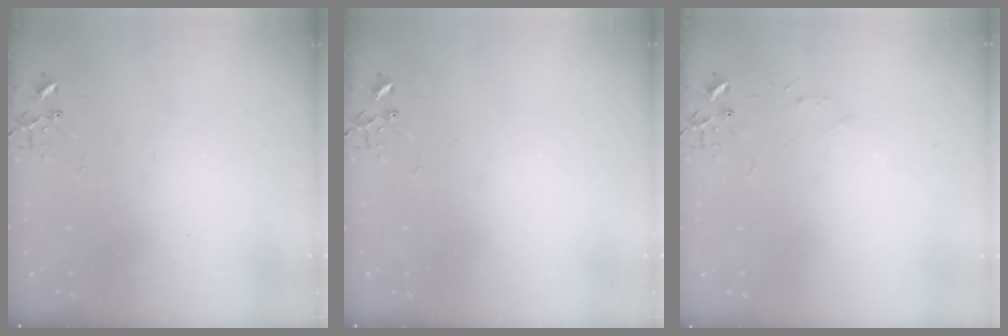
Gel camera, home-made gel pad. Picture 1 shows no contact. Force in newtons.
{"total": 0.0}
{"total": 3.5, "press": 3.4, "slide": 0.4}